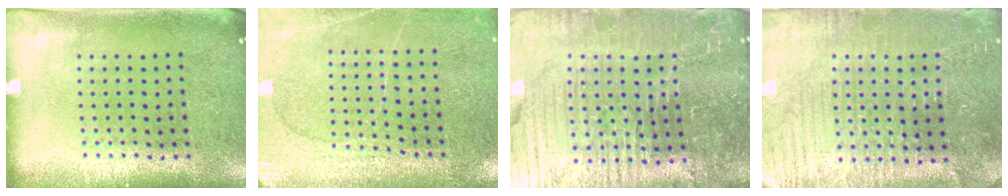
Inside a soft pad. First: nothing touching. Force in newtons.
{"total": 2.9, "press": 2.9, "slide": 0.2}
{"total": 6.7, "press": 6.0, "slide": 3.0}
{"total": 4.0, "press": 3.9, "slide": 0.9}